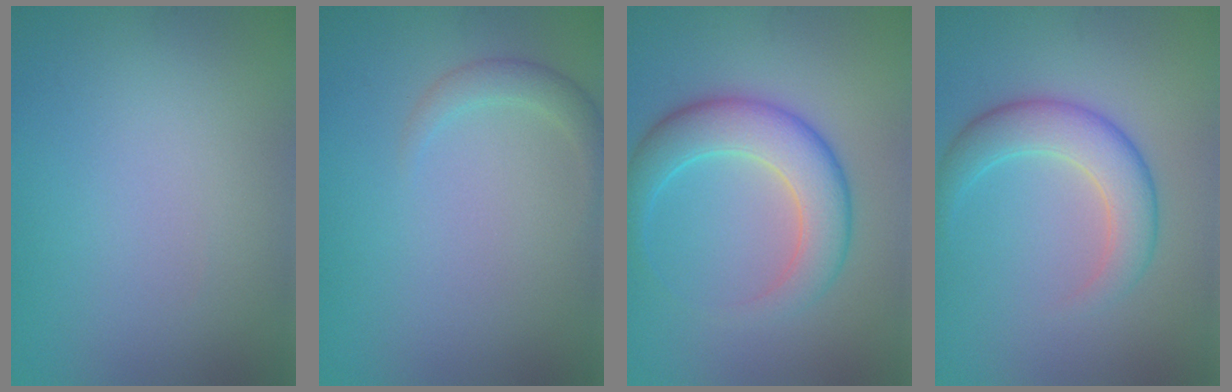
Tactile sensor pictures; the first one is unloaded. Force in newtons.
{"total": 1.7, "press": 1.7, "slide": 0.1}
{"total": 6.0, "press": 6.0, "slide": 0.2}
{"total": 4.6, "press": 4.6, "slide": 0.2}